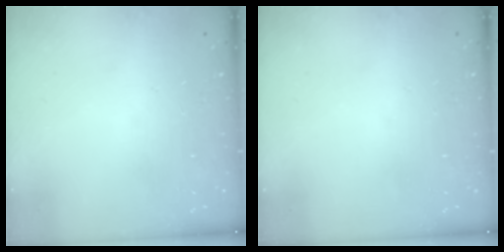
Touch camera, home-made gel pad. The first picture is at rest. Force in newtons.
{"total": 0.0}